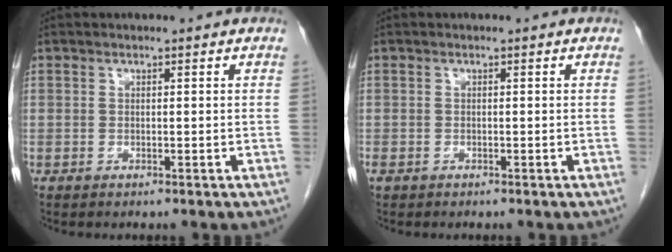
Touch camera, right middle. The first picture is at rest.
{"total": 1.0, "force": [-0.7, 0.7, 0.3], "torque": [-0.014, 0.000, -0.011]}